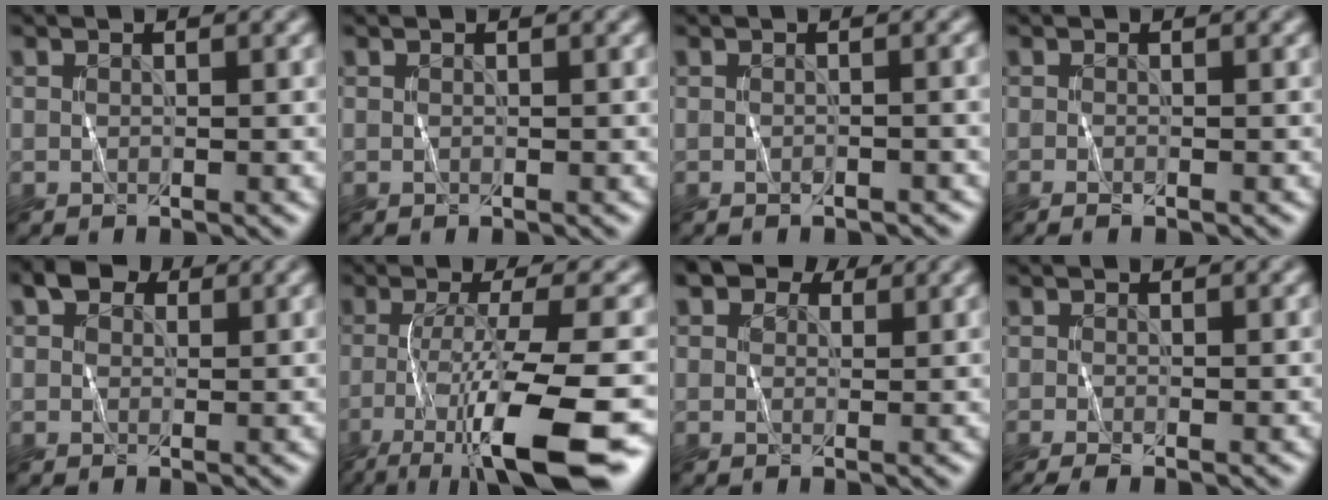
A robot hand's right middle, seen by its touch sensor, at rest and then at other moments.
{"total": 0.0}
{"total": 1.4, "force": [-0.5, 0.2, 1.3], "torque": [-0.013, -0.001, -0.009]}
{"total": 0.8, "force": [-0.5, 0.1, 0.7], "torque": [-0.014, -0.005, -0.010]}
{"total": 2.5, "force": [1.1, 1.7, 1.4], "torque": [-0.022, 0.005, 0.013]}
{"total": 10.7, "force": [-5.8, 1.9, 8.7], "torque": [-0.140, -0.008, -0.106]}
{"total": 4.5, "force": [2.7, 2.7, 2.4], "torque": [-0.036, 0.006, 0.024]}
{"total": 2.2, "force": [-1.1, 0.5, 1.8], "torque": [-0.038, -0.008, -0.022]}